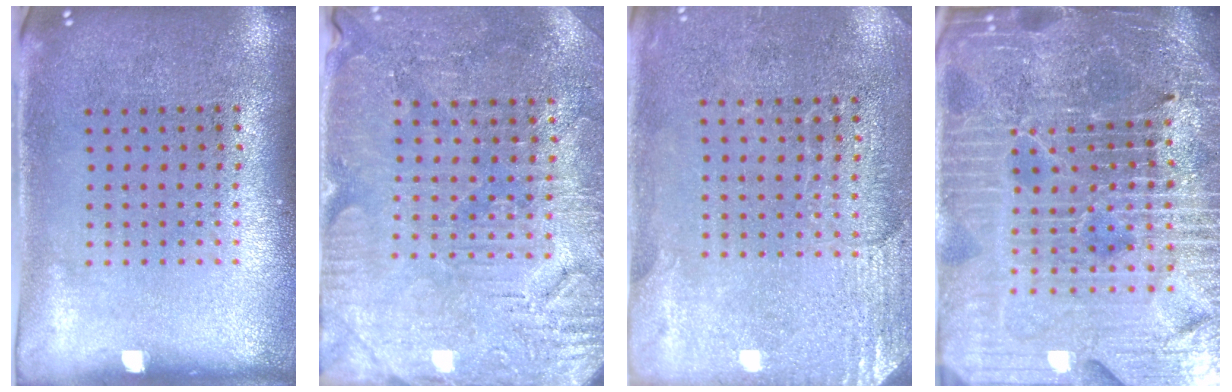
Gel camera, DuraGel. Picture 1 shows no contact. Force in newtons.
{"total": 3.1, "press": 3.1, "slide": 0.6}
{"total": 2.7, "press": 2.4, "slide": 1.3}
{"total": 6.1, "press": 5.5, "slide": 2.5}